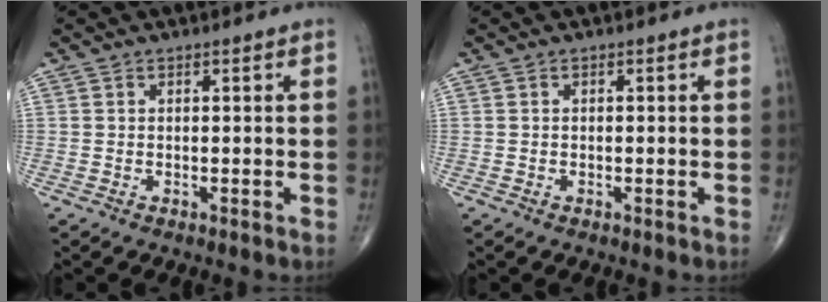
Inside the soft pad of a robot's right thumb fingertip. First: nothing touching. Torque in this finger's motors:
{"motor_torque": [-0.04, -0.26, 0.06, 0.17, 0.02]}